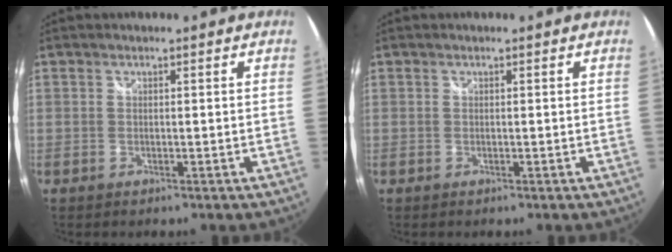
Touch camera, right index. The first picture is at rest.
{"total": 0.0}